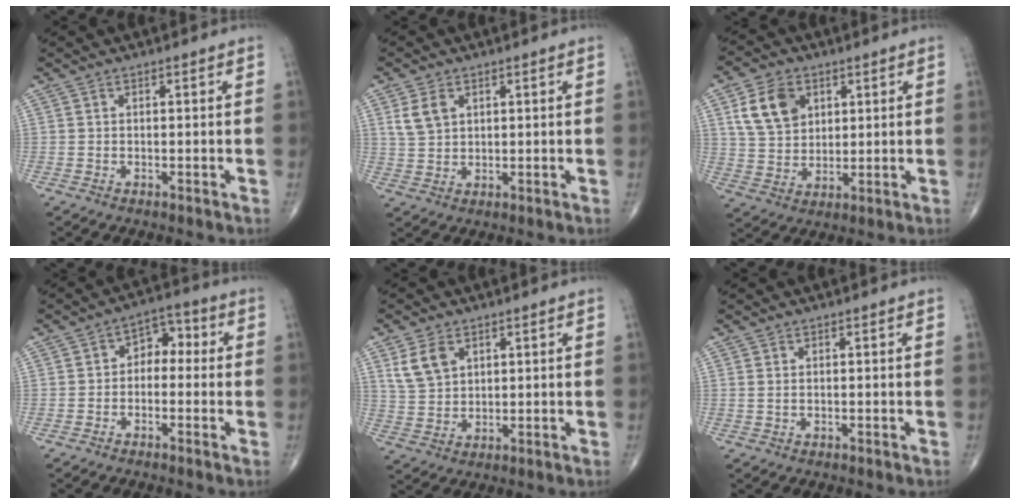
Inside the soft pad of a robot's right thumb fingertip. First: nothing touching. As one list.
[{"total": 4.7, "force": [2.0, 3.2, 2.8], "torque": [-0.049, -0.003, 0.045]}, {"total": 10.0, "force": [3.9, 7.2, 5.6], "torque": [-0.083, -0.012, 0.078]}, {"total": 5.6, "force": [-0.3, 3.9, 3.9], "torque": [-0.024, 0.029, -0.022]}, {"total": 6.3, "force": [3.0, 4.2, 3.6], "torque": [-0.061, -0.008, 0.066]}, {"total": 0.6, "force": [0.2, 0.2, 0.5], "torque": [-0.018, 0.005, 0.006]}]